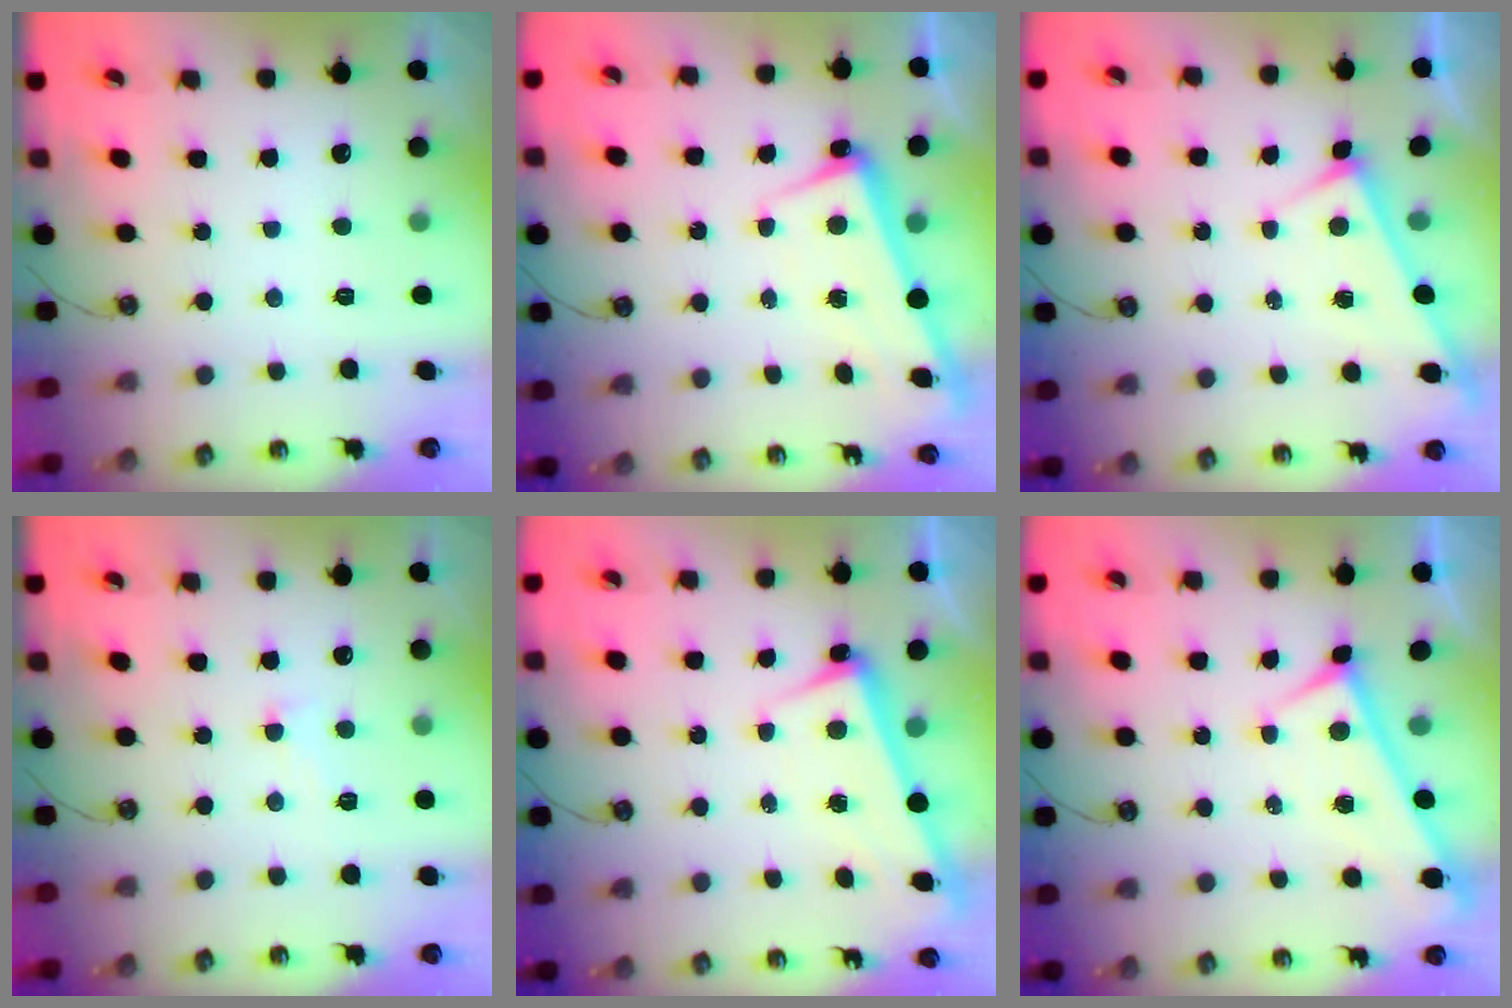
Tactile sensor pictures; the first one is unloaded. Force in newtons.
{"total": 2.3, "press": 2.2, "slide": 0.8}
{"total": 3.0, "press": 3.0, "slide": 0.2}
{"total": 0.8, "press": 0.5, "slide": 0.7}
{"total": 2.6, "press": 2.4, "slide": 0.9}
{"total": 0.0}